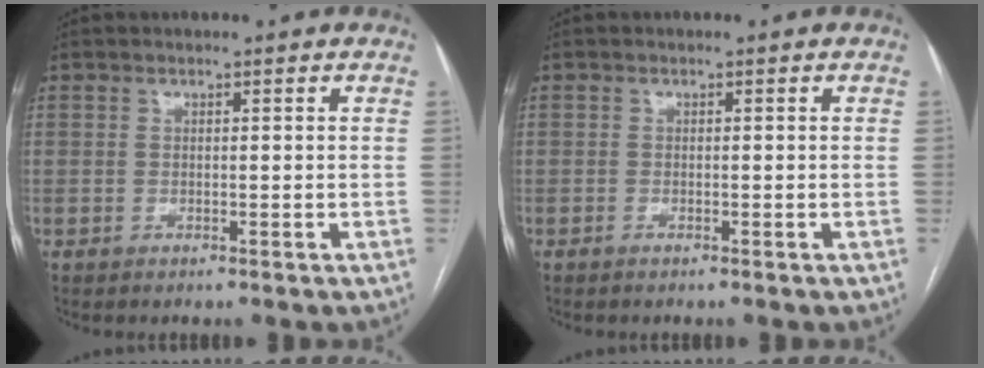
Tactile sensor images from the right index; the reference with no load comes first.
{"total": 0.5, "force": [-0.3, 0.2, 0.4], "torque": [-0.008, 0.000, -0.005]}